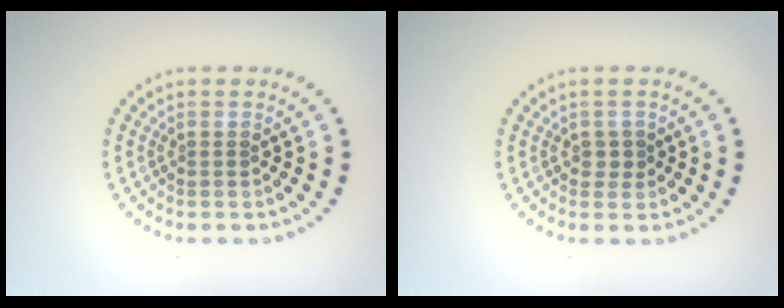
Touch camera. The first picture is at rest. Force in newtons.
{"total": 1.2, "press": 1.1, "slide": 0.4}